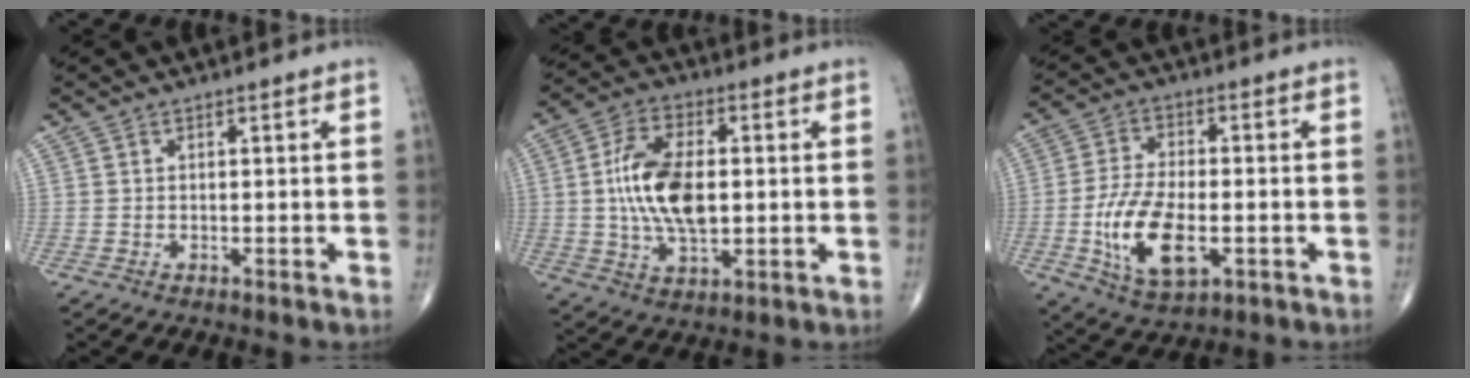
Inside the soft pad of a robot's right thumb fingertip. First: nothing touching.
{"total": 13.9, "force": [0.5, 7.3, 11.8], "torque": [-0.218, 0.006, 0.008]}
{"total": 13.1, "force": [-3.2, 6.5, 10.9], "torque": [-0.205, 0.004, -0.051]}